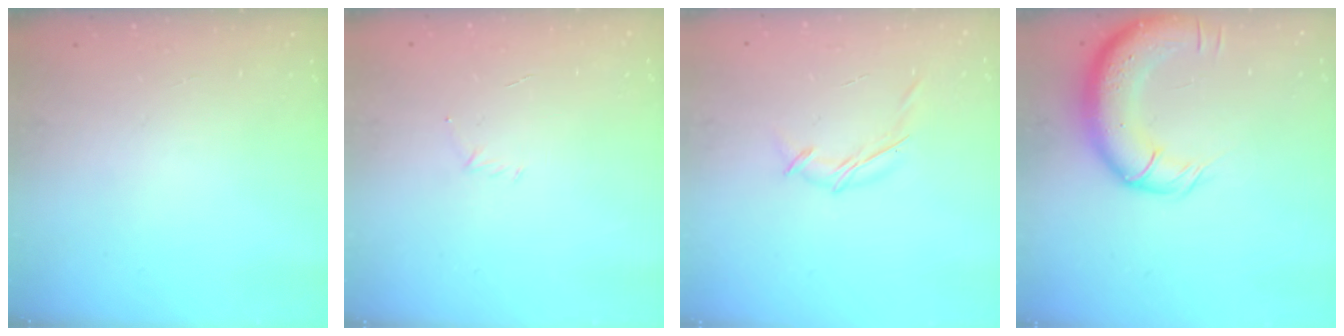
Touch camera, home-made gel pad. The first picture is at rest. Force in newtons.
{"total": 2.9, "press": 2.8, "slide": 0.8}
{"total": 6.8, "press": 6.7, "slide": 0.9}
{"total": 13.7, "press": 13.3, "slide": 3.4}